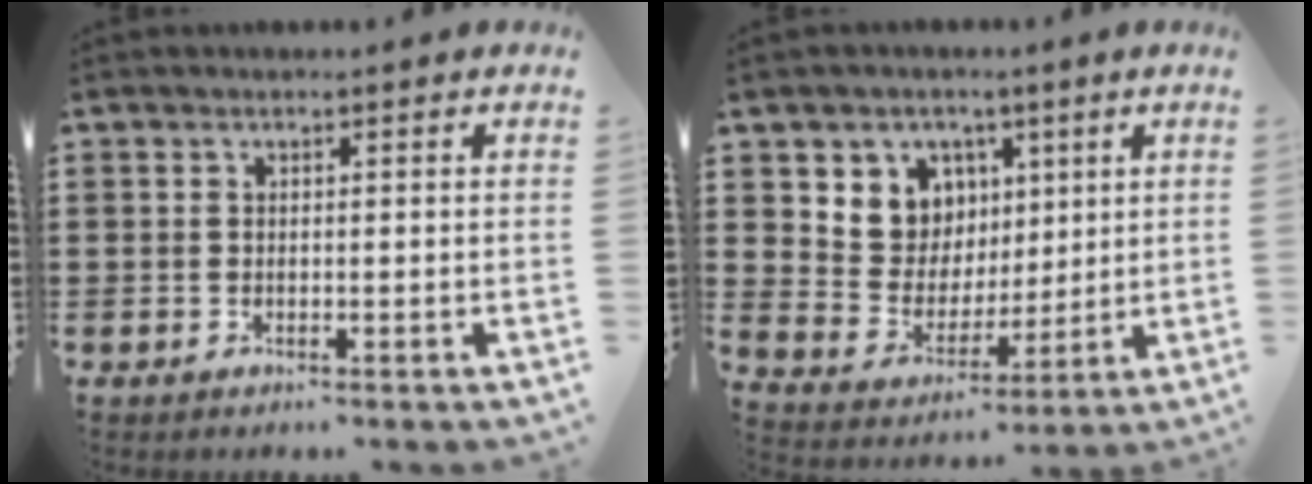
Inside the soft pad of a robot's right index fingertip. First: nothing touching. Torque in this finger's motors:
{"motor_torque": [1.35, 0.59, 0.67, 0.09]}